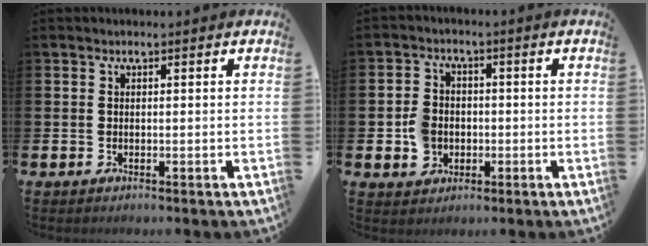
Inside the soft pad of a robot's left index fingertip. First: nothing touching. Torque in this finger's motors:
{"motor_torque": [0.09, 0.21, 0.06, 0.07]}